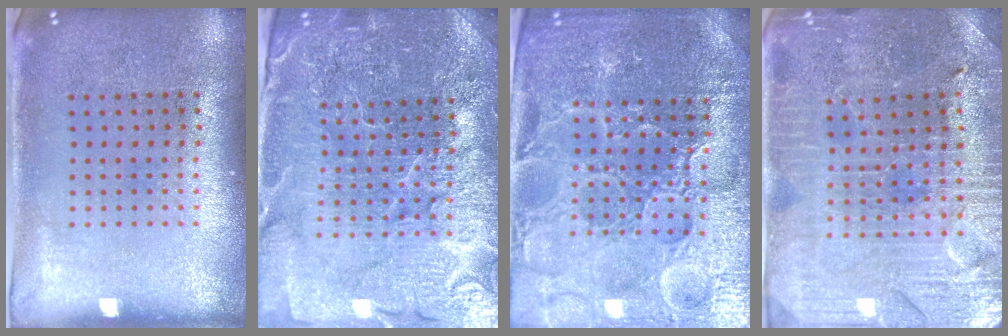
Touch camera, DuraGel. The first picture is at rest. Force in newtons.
{"total": 5.0, "press": 4.7, "slide": 1.7}
{"total": 5.2, "press": 4.8, "slide": 1.9}
{"total": 3.3, "press": 3.2, "slide": 0.5}